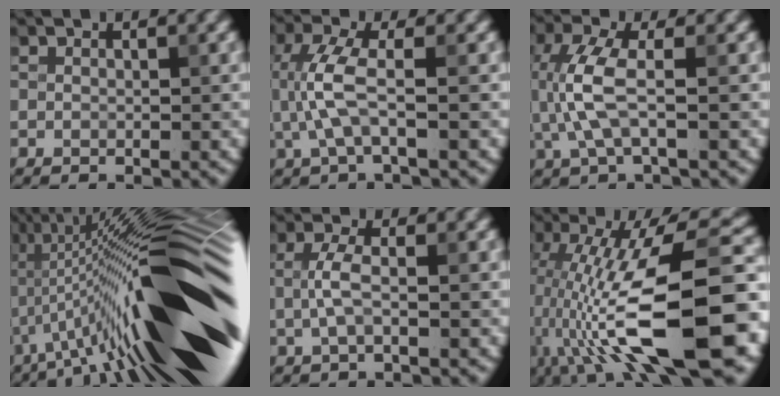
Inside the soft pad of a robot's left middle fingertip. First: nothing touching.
{"total": 3.8, "force": [-0.3, 1.0, 3.7], "torque": [-0.090, 0.005, -0.008]}
{"total": 4.4, "force": [-0.2, 1.3, 4.1], "torque": [-0.108, 0.002, -0.005]}
{"total": 19.7, "force": [-1.5, 4.6, 19.1], "torque": [-0.285, 0.028, -0.025]}
{"total": 2.3, "force": [-0.2, 0.7, 2.2], "torque": [-0.050, 0.003, -0.008]}
{"total": 14.7, "force": [-3.7, 4.6, 13.5], "torque": [-0.234, 0.019, -0.061]}